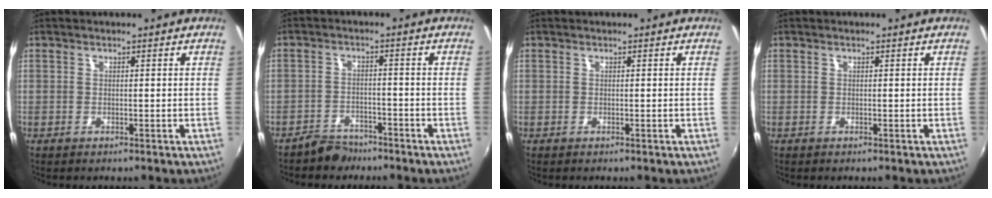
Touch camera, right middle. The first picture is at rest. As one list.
[{"total": 4.5, "force": [-4.0, 2.0, 0.6], "torque": [-0.028, 0.008, -0.067]}, {"total": 0.0}, {"total": 0.0}]